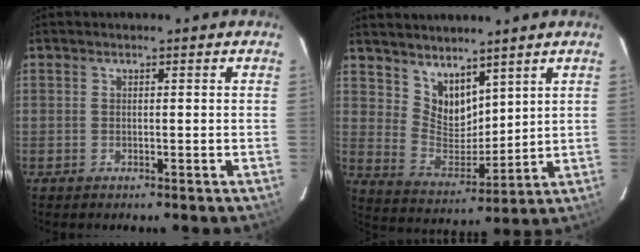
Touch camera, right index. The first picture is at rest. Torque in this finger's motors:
{"motor_torque": [-0.07, 0.11, 0.10, 0.01]}